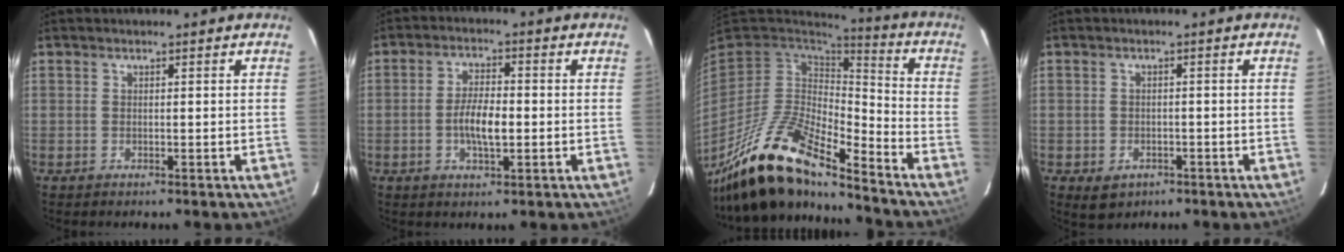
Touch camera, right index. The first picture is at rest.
{"total": 6.1, "force": [-1.2, 2.2, 5.6], "torque": [-0.109, 0.004, -0.021]}
{"total": 19.4, "force": [-14.9, 5.1, 11.3], "torque": [-0.219, -0.034, -0.280]}
{"total": 4.3, "force": [-2.1, 3.3, 1.7], "torque": [-0.037, 0.000, -0.020]}